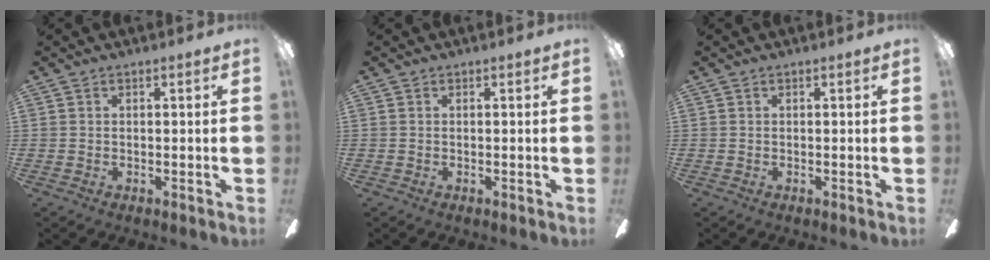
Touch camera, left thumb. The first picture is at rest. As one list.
[{"total": 0.0}, {"total": 0.0}]